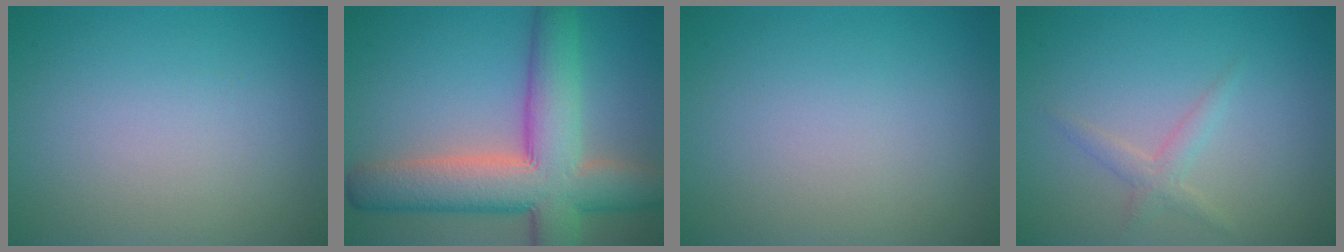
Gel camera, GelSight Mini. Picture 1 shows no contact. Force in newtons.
{"total": 10.6, "press": 10.6, "slide": 0.6}
{"total": 0.0}
{"total": 1.5, "press": 1.5, "slide": 0.1}